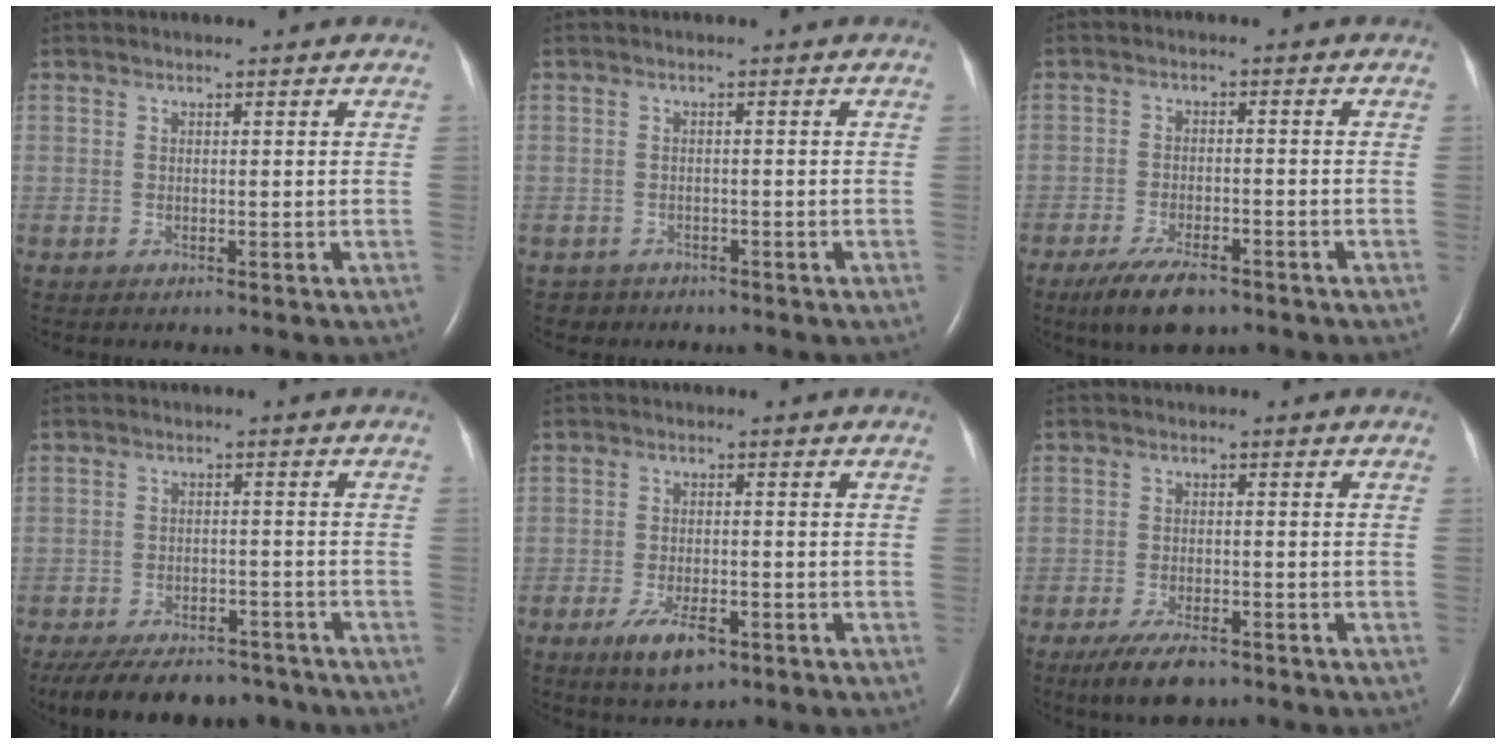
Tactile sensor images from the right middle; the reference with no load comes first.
{"total": 2.0, "force": [-1.5, 1.2, -0.5], "torque": [-0.004, 0.004, -0.024]}
{"total": 7.0, "force": [-5.0, 2.2, 4.4], "torque": [-0.083, -0.011, -0.084]}
{"total": 14.9, "force": [-12.0, 6.3, 6.1], "torque": [-0.132, -0.009, -0.167]}
{"total": 5.8, "force": [-3.3, 2.0, 4.3], "torque": [-0.082, -0.007, -0.052]}
{"total": 6.2, "force": [-4.5, 2.0, 3.8], "torque": [-0.073, -0.009, -0.075]}